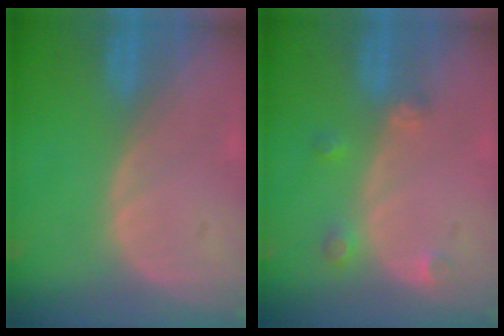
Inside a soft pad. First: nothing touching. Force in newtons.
{"total": 2.6, "press": 2.6, "slide": 0.4}